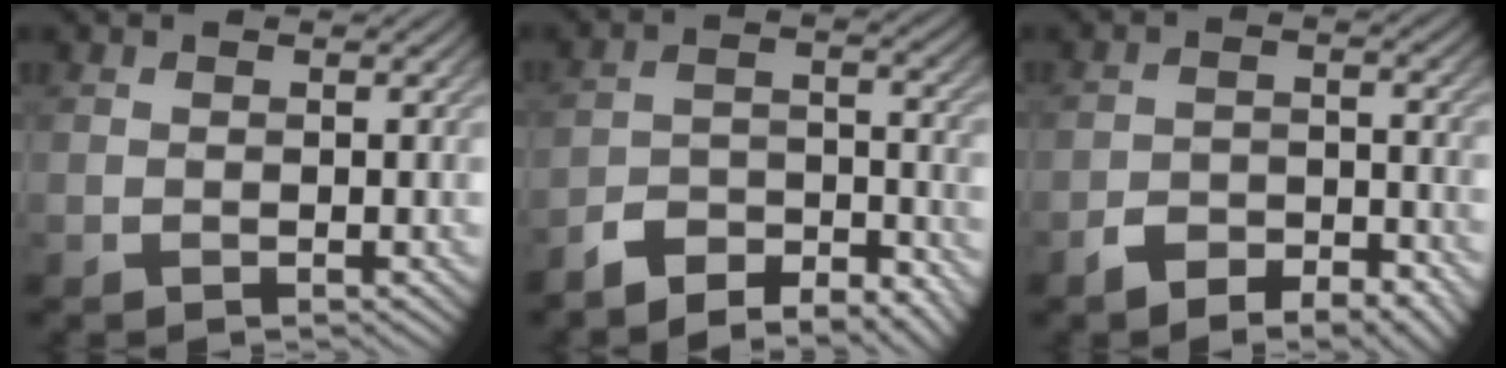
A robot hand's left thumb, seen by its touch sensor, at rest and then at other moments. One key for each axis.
{"total": 7.6, "fx": -6.6, "fy": 2.1, "fz": 3.2, "tx": -0.055, "ty": 0.001, "tz": -0.122}
{"total": 7.3, "fx": -5.1, "fy": 3.1, "fz": 4.1, "tx": -0.062, "ty": -0.007, "tz": -0.089}